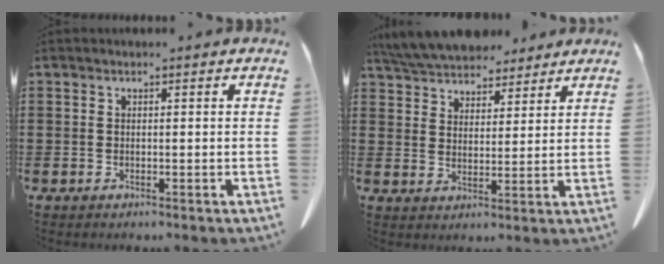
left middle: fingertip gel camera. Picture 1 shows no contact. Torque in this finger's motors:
{"motor_torque": [0.47, 0.22, 0.23, 0.05]}